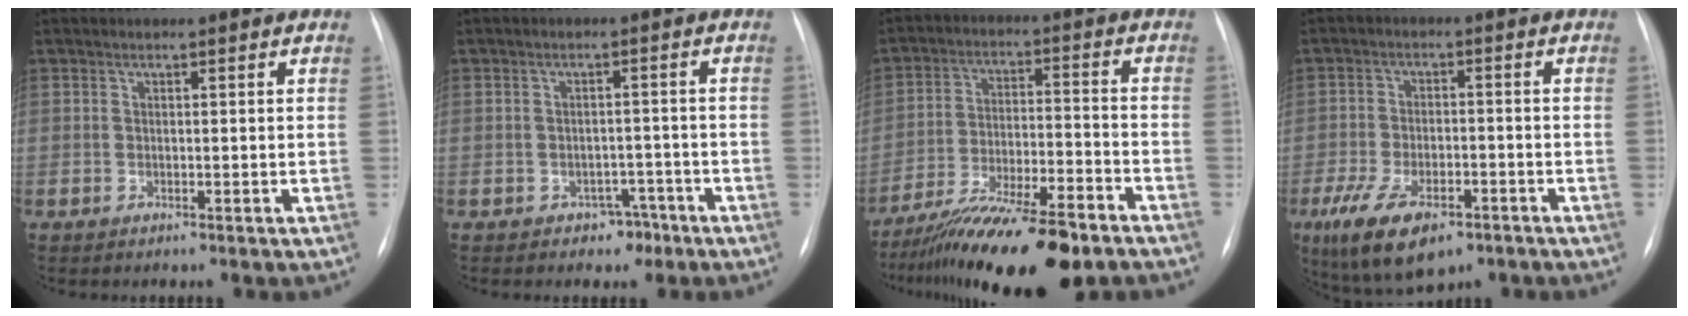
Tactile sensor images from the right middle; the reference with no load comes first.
{"total": 3.2, "force": [-2.0, 2.4, 0.7], "torque": [-0.002, 0.016, -0.022]}
{"total": 17.4, "force": [-13.7, 2.6, 10.5], "torque": [-0.165, -0.011, -0.226]}
{"total": 10.5, "force": [-6.1, 4.5, 7.2], "torque": [-0.138, -0.012, -0.099]}